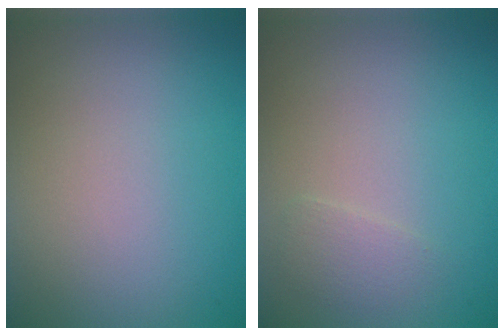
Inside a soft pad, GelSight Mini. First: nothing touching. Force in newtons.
{"total": 1.2, "press": 1.2, "slide": 0.1}